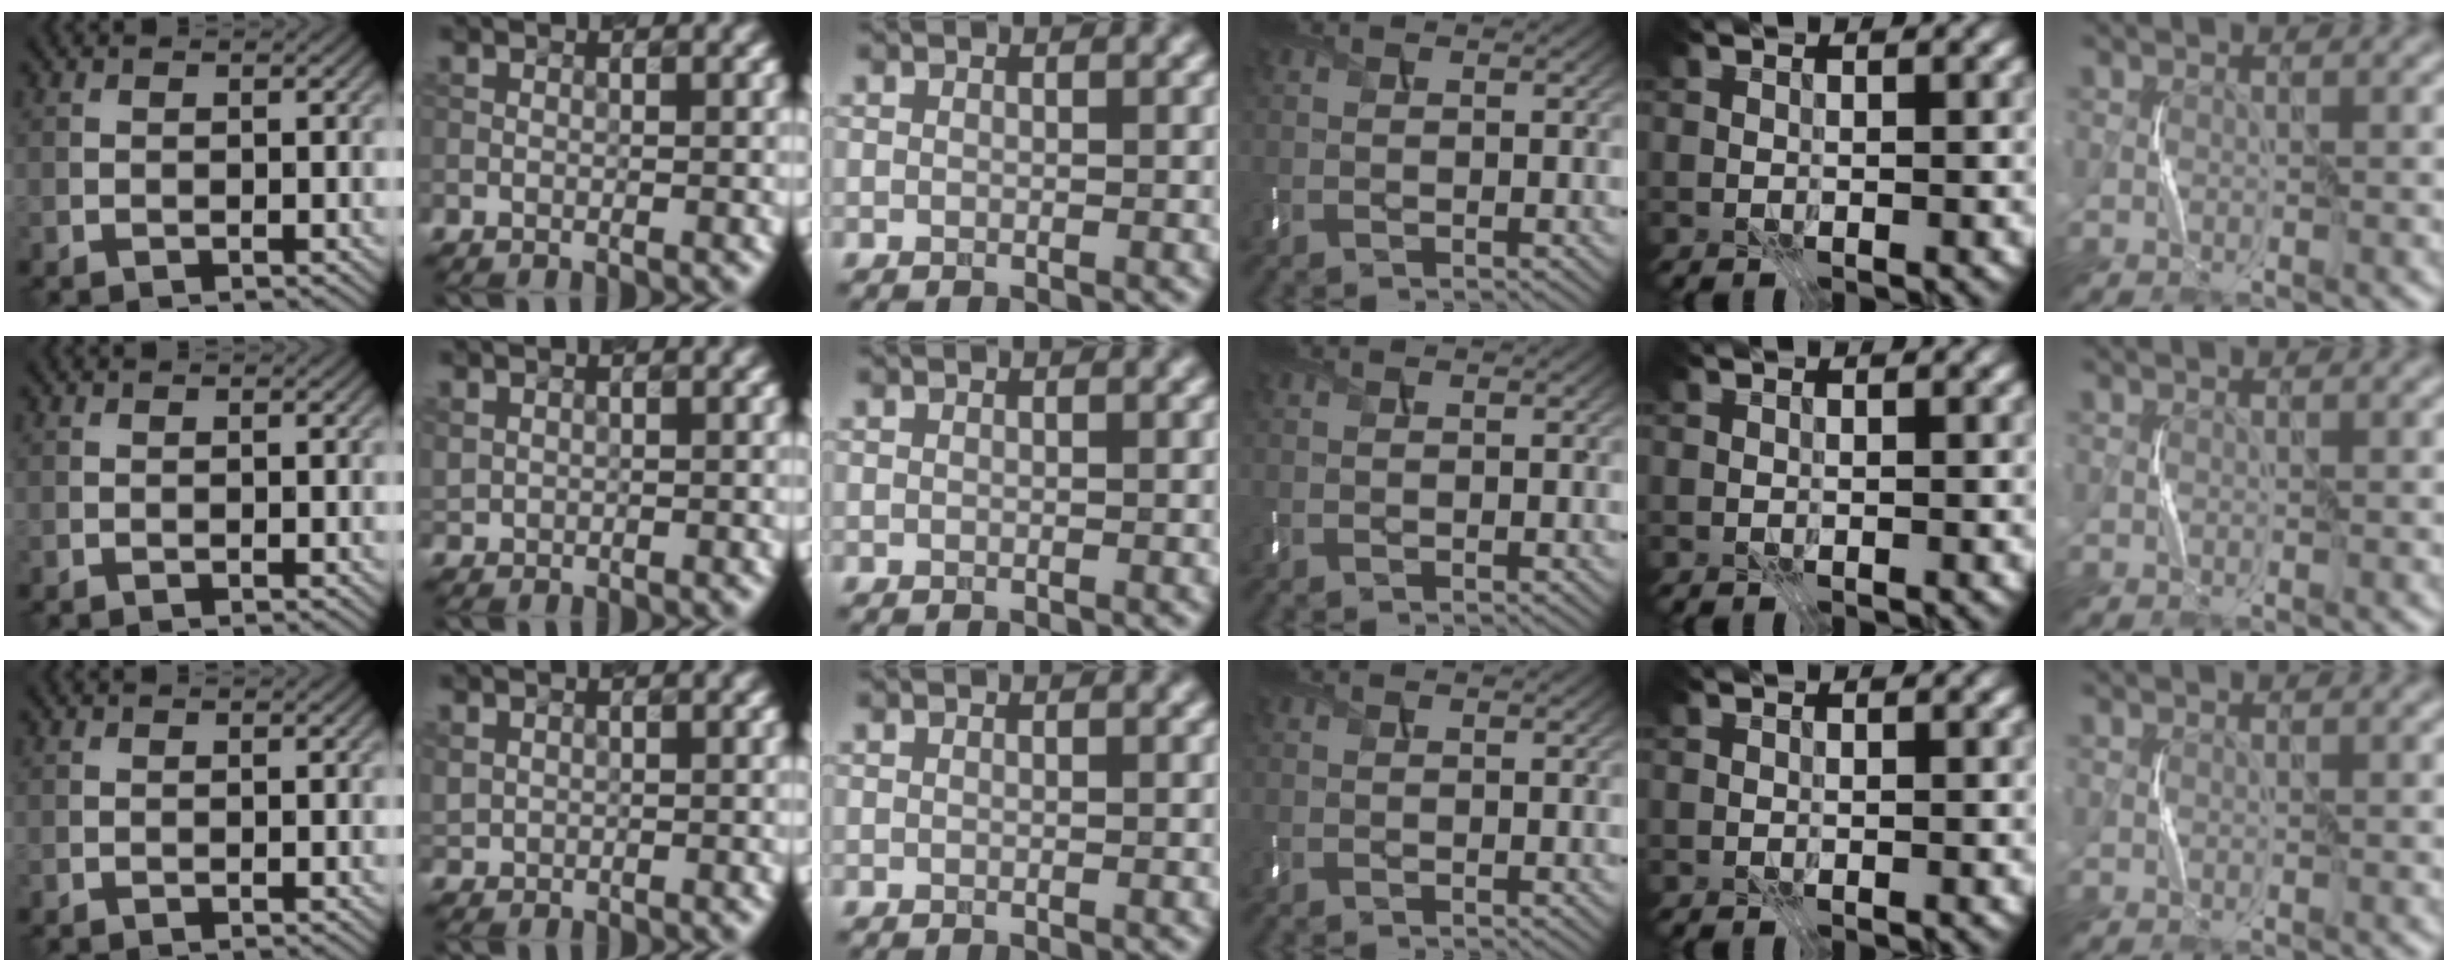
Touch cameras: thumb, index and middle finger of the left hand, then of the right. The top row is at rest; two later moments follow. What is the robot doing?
{"motion": "press", "object": "mouse"}